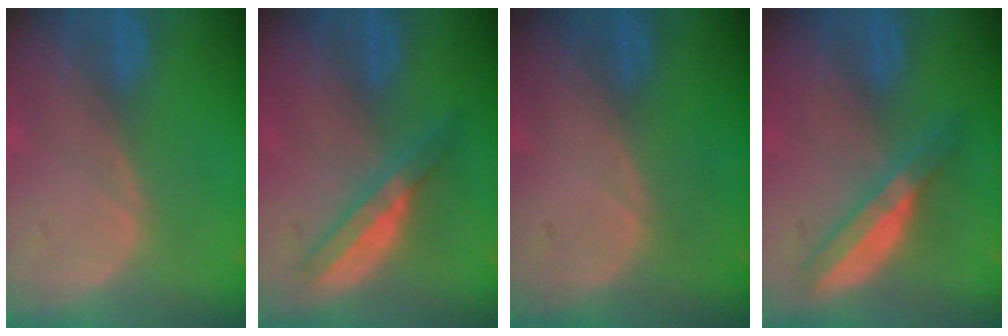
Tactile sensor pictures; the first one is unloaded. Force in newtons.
{"total": 4.8, "press": 4.8, "slide": 0.8}
{"total": 0.0}
{"total": 6.2, "press": 5.4, "slide": 3.1}